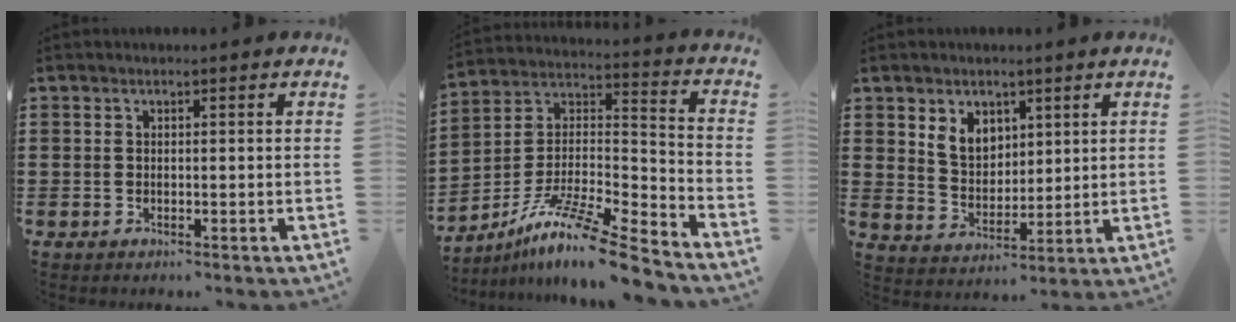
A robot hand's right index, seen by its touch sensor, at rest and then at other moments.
{"total": 11.8, "force": [-9.4, 0.7, 7.0], "torque": [-0.121, 0.012, -0.182]}
{"total": 5.5, "force": [3.0, 4.1, 2.1], "torque": [-0.060, 0.015, 0.055]}